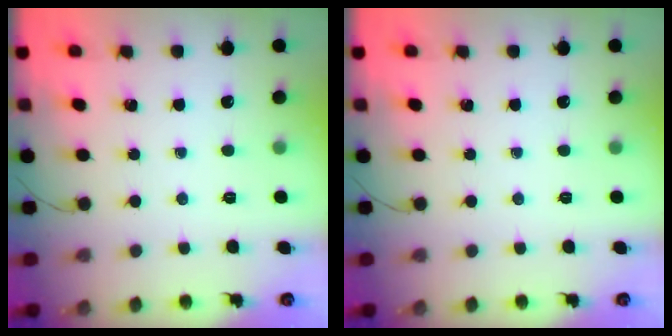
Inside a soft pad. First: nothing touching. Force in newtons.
{"total": 0.0}